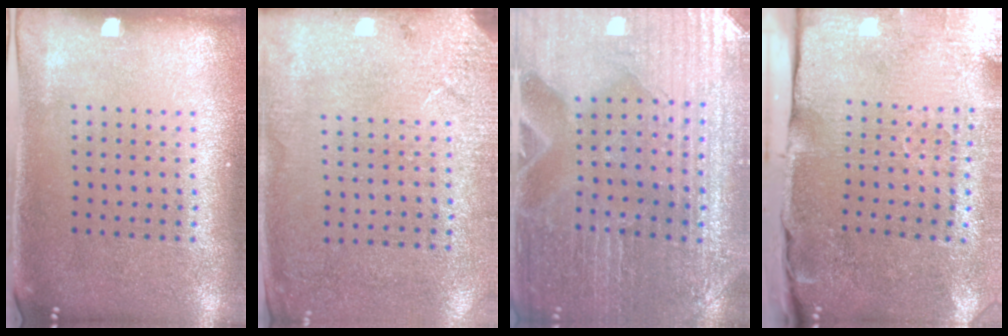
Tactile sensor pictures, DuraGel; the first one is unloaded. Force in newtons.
{"total": 2.6, "press": 2.3, "slide": 1.2}
{"total": 2.5, "press": 2.4, "slide": 0.4}
{"total": 4.8, "press": 3.8, "slide": 2.8}